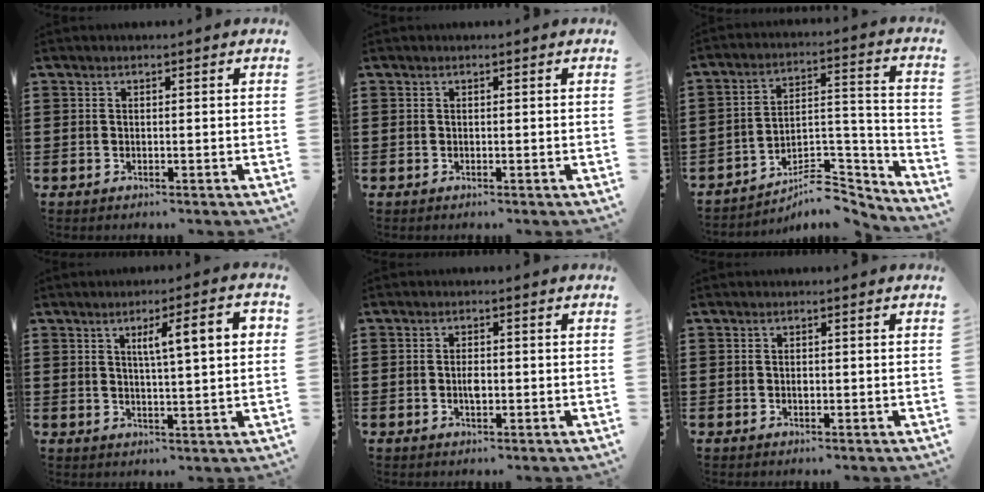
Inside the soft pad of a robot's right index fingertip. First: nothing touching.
{"total": 0.0}
{"total": 8.1, "force": [-6.1, 3.2, 4.2], "torque": [-0.060, 0.020, -0.112]}
{"total": 6.9, "force": [1.9, 1.3, 6.6], "torque": [-0.112, -0.002, 0.025]}
{"total": 2.2, "force": [-0.3, 0.9, 2.0], "torque": [-0.038, 0.001, -0.006]}
{"total": 0.7, "force": [-0.1, 0.4, 0.6], "torque": [-0.013, -0.003, -0.002]}